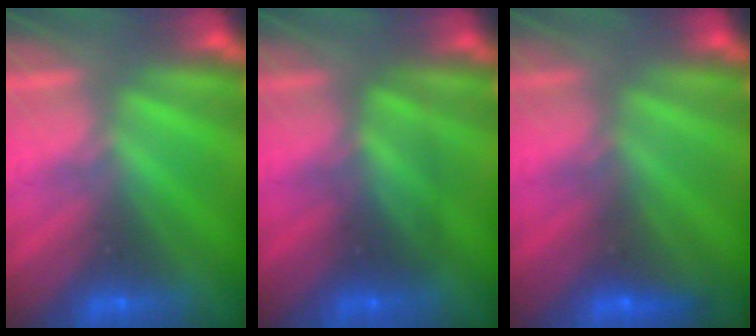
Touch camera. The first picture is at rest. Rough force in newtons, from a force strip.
{"total": 2.4}
{"total": 7.4}